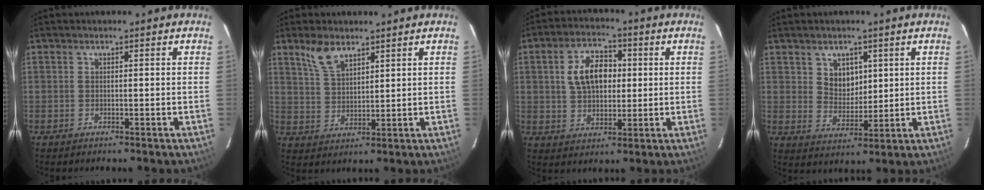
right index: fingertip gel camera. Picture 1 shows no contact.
{"total": 6.1, "force": [4.3, 2.6, 3.3], "torque": [-0.064, 0.006, 0.091]}
{"total": 9.7, "force": [1.7, 6.2, 7.2], "torque": [-0.136, 0.022, 0.035]}
{"total": 5.6, "force": [2.3, 4.4, 2.6], "torque": [-0.039, 0.003, 0.050]}